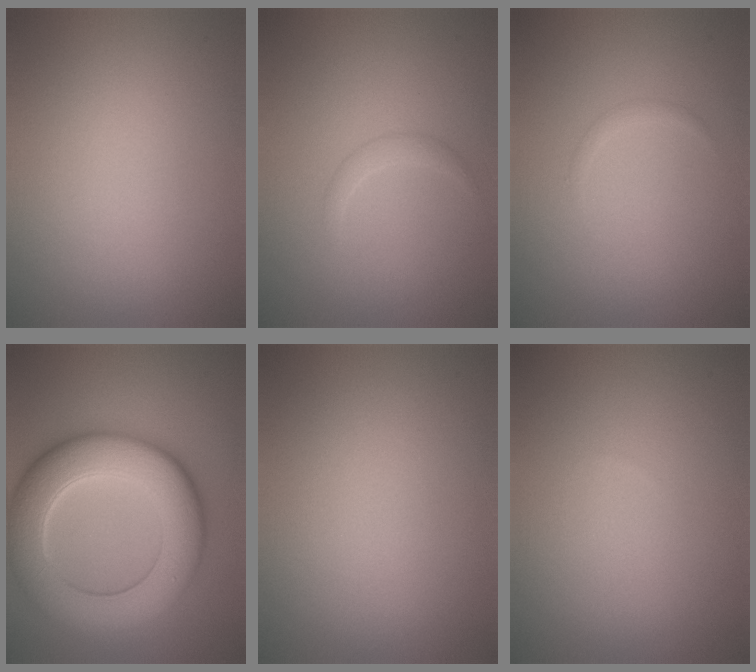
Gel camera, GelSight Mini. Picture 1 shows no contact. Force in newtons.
{"total": 0.9, "press": 0.9, "slide": 0.1}
{"total": 0.5, "press": 0.5, "slide": 0.0}
{"total": 10.3, "press": 10.3, "slide": 0.7}
{"total": 0.0}
{"total": 0.0}